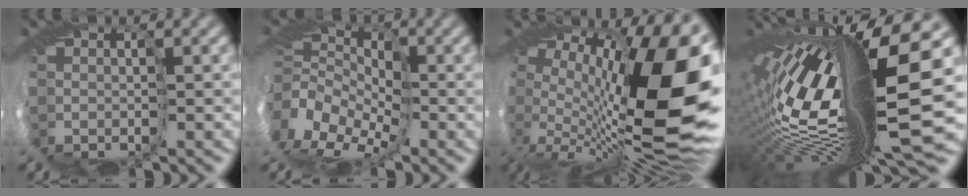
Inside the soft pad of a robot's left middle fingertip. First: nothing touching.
{"total": 7.6, "force": [-2.2, 5.0, 5.3], "torque": [-0.107, 0.010, -0.038]}
{"total": 15.4, "force": [1.0, 4.6, 14.7], "torque": [-0.207, 0.007, 0.020]}
{"total": 17.8, "force": [1.3, 4.5, 17.2], "torque": [-0.314, -0.021, 0.029]}